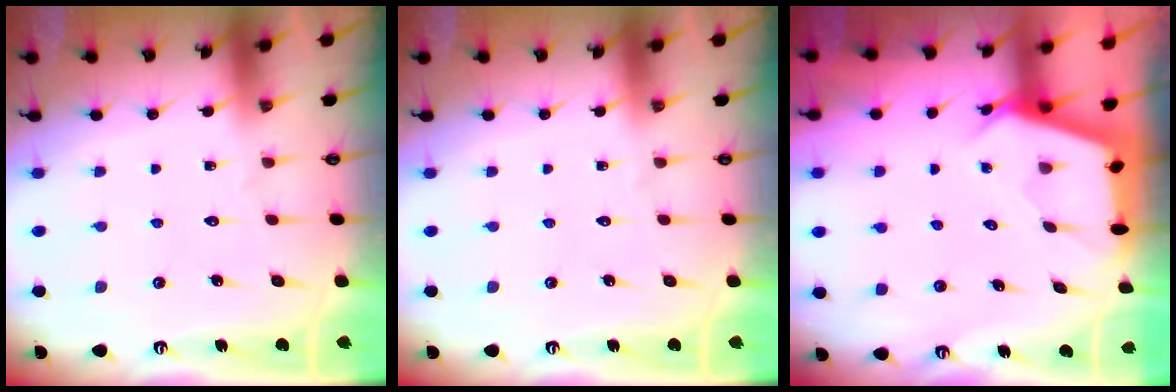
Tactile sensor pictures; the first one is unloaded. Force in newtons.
{"total": 0.0}
{"total": 2.9, "press": 2.9, "slide": 0.4}